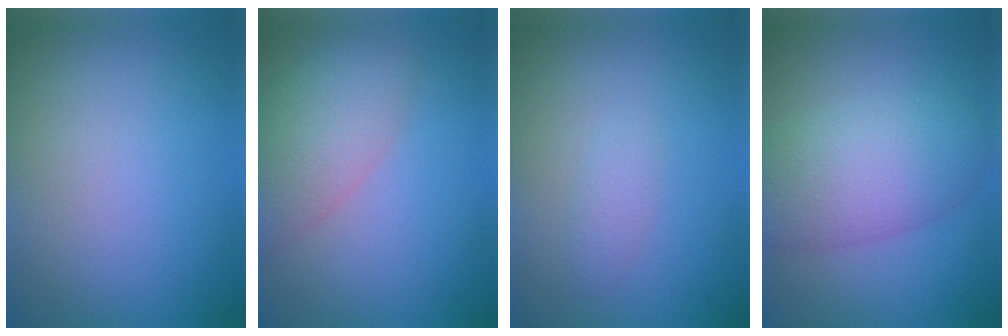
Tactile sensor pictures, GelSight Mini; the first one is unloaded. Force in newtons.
{"total": 5.0, "press": 5.0, "slide": 0.4}
{"total": 1.1, "press": 1.1, "slide": 0.1}
{"total": 6.6, "press": 6.6, "slide": 0.3}